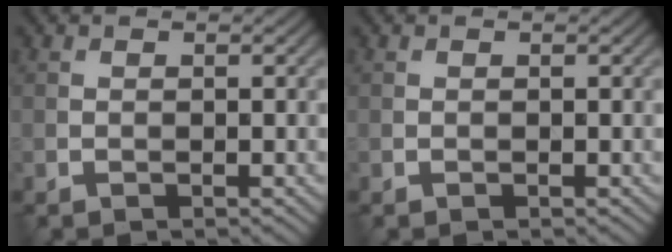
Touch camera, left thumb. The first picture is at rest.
{"total": 0.0}